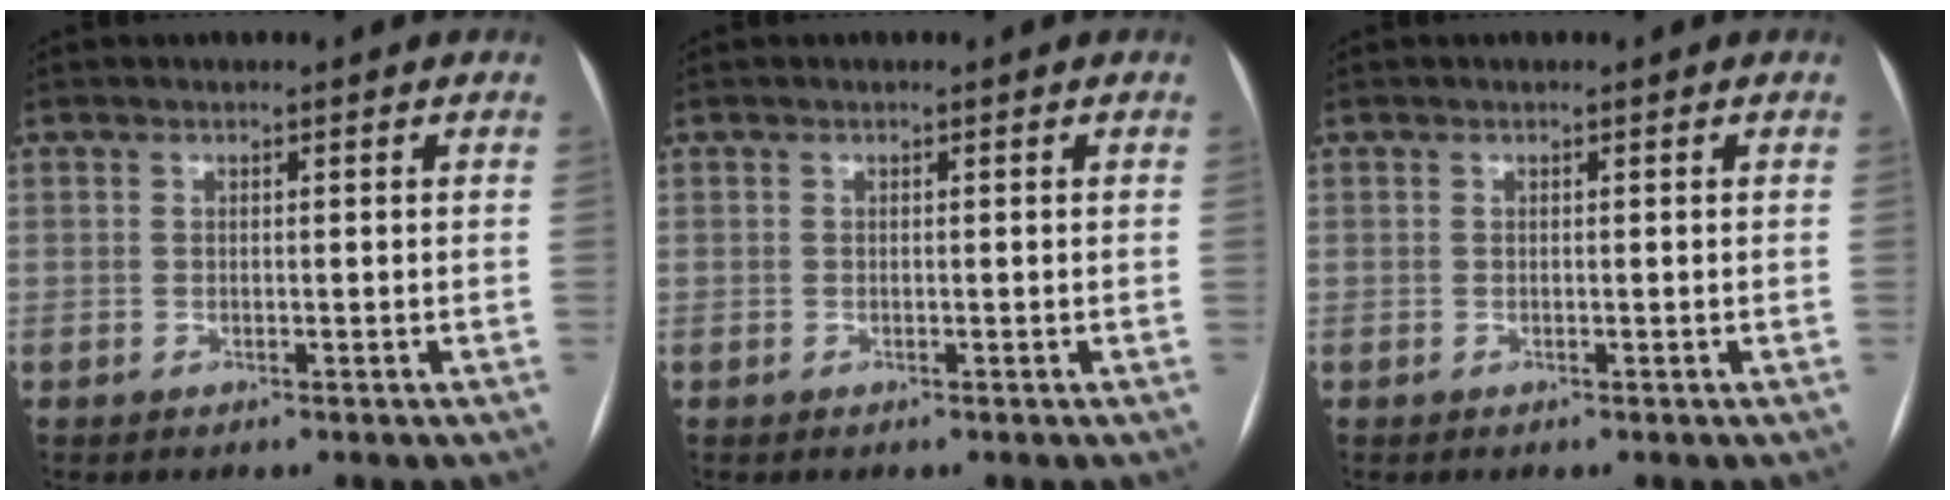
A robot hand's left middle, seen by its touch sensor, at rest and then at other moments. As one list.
[{"total": 0.0}, {"total": 0.0}]